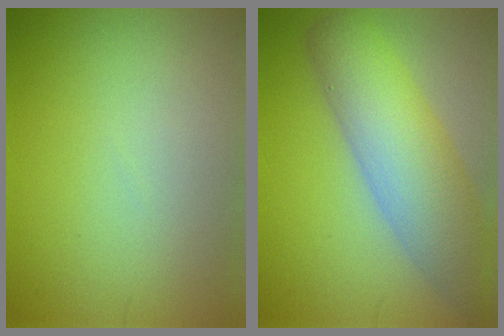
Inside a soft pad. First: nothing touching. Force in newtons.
{"total": 8.0, "press": 8.0, "slide": 0.3}